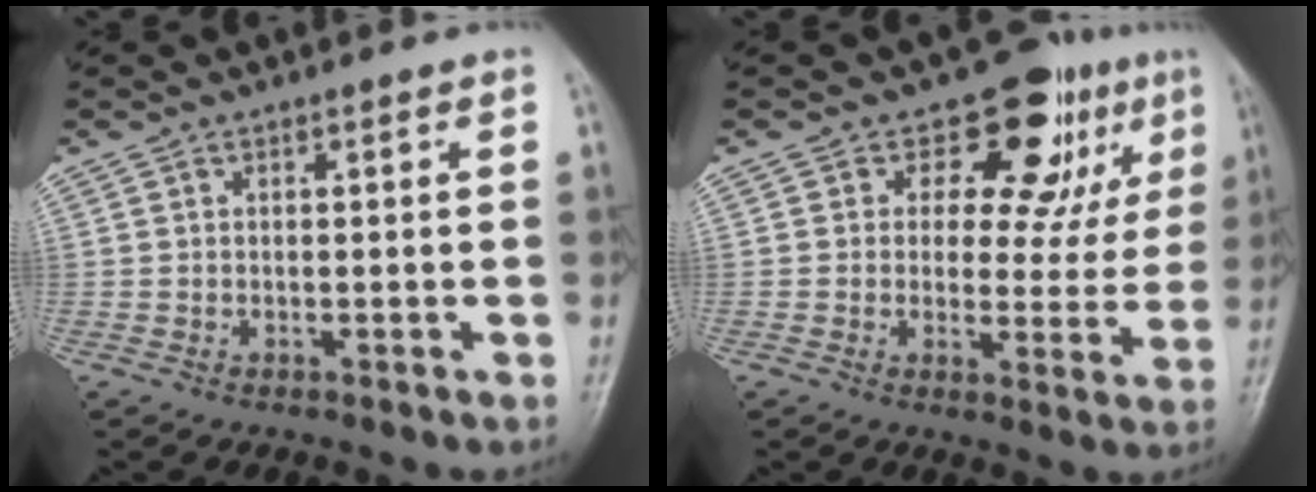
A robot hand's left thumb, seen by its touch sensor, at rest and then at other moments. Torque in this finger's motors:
{"motor_torque": [0.13, 0.22, -0.49, -0.27, 0.08]}